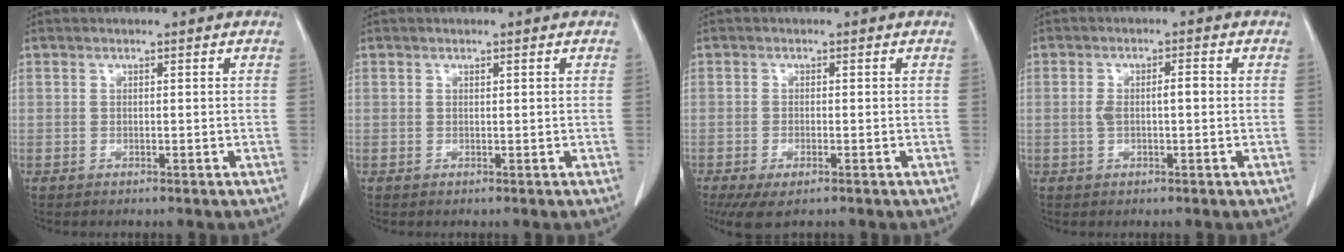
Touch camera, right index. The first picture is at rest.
{"total": 0.0}
{"total": 4.3, "force": [-2.6, 1.3, 3.2], "torque": [-0.056, -0.010, -0.038]}
{"total": 3.5, "force": [0.0, 1.1, 3.4], "torque": [-0.070, 0.013, 0.003]}